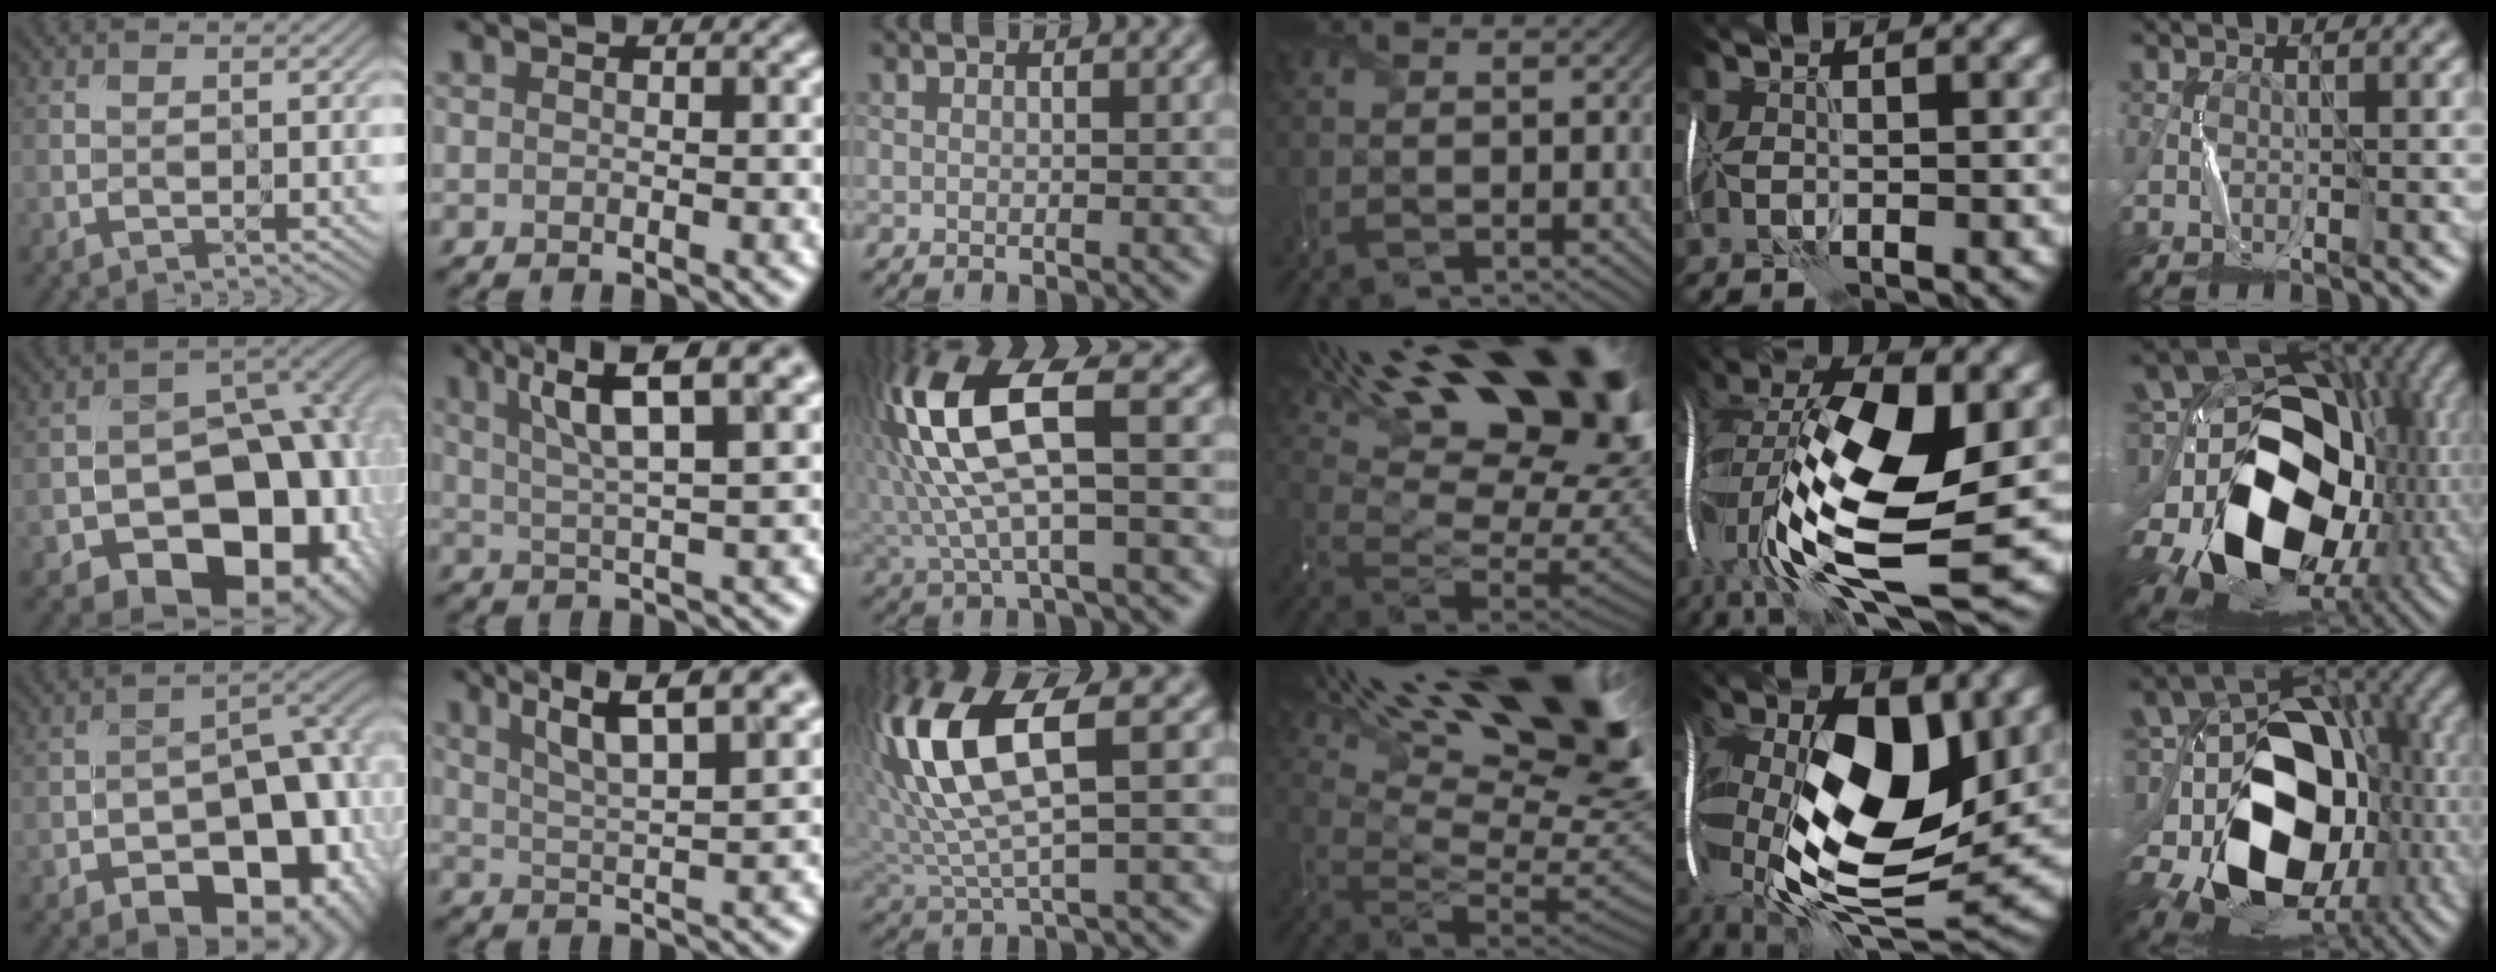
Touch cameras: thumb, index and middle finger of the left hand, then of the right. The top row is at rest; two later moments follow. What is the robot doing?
{"motion": "wrap", "object": "ribbon"}